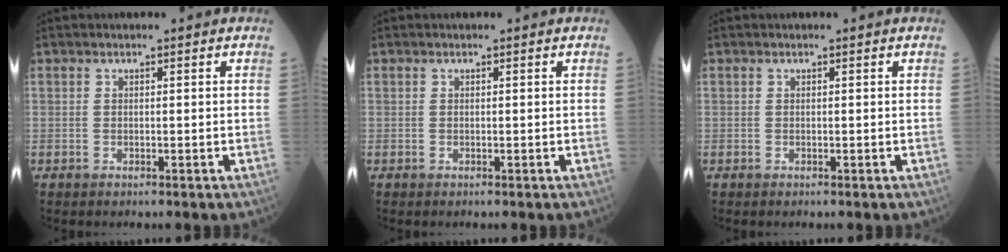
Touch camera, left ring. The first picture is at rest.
{"total": 0.0}
{"total": 0.0}